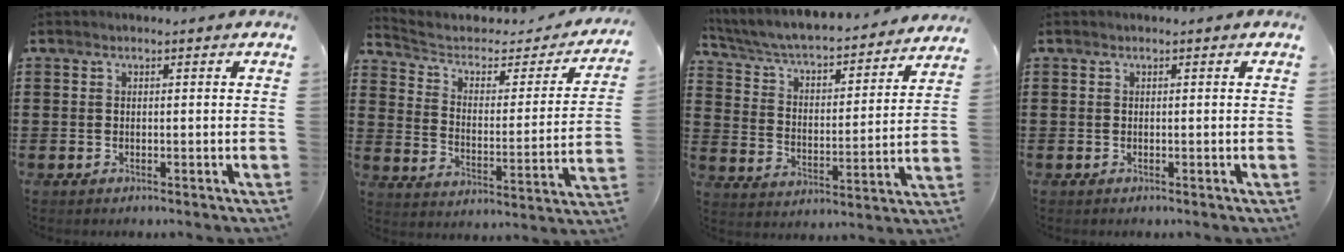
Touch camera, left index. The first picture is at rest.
{"total": 3.8, "force": [2.4, 2.2, 1.9], "torque": [-0.056, -0.017, 0.031]}
{"total": 4.6, "force": [4.2, 0.7, 1.7], "torque": [-0.055, -0.042, 0.064]}
{"total": 0.0}